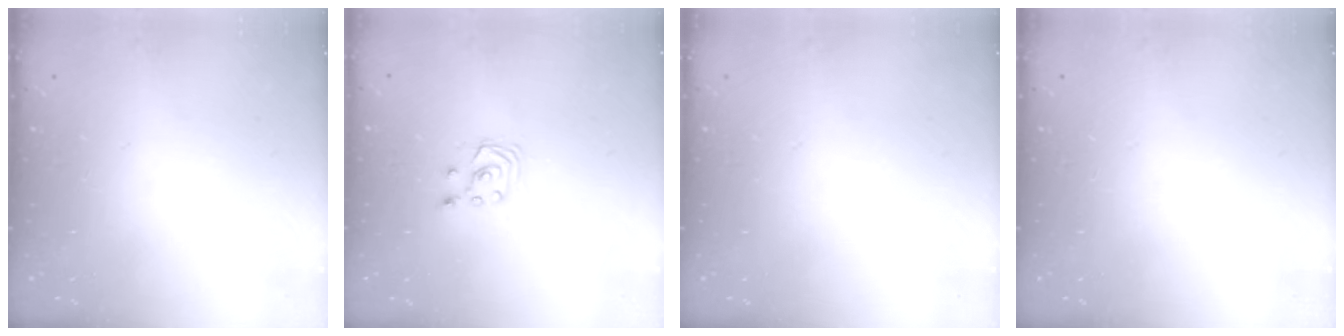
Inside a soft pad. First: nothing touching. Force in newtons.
{"total": 2.9, "press": 2.8, "slide": 0.3}
{"total": 0.0}
{"total": 0.0}